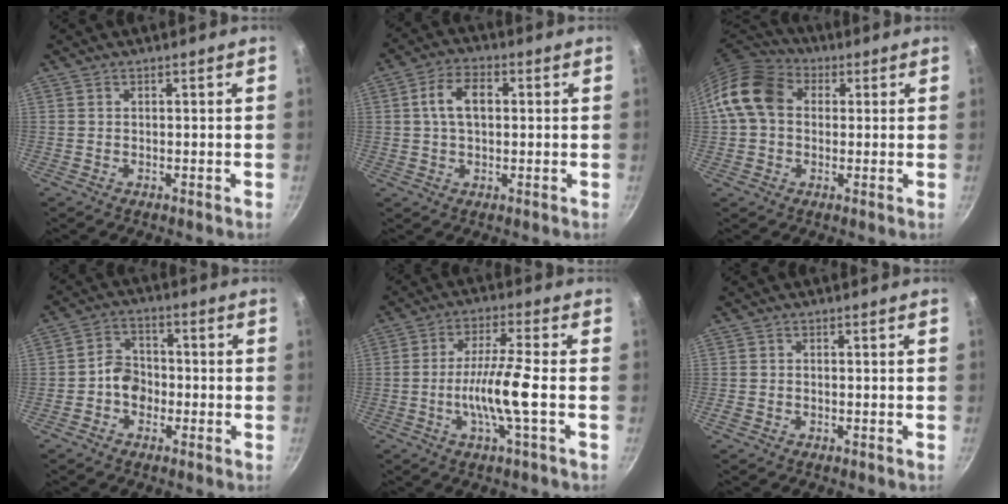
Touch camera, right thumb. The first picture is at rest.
{"total": 7.2, "force": [1.0, 4.4, 5.6], "torque": [-0.089, 0.016, 0.012]}
{"total": 11.4, "force": [1.5, 8.8, 7.1], "torque": [-0.109, 0.025, 0.009]}
{"total": 5.6, "force": [-1.6, 4.6, 2.8], "torque": [-0.016, 0.024, -0.037]}
{"total": 9.4, "force": [-2.1, 0.4, 9.1], "torque": [-0.176, 0.018, -0.044]}
{"total": 1.2, "force": [-0.5, 0.8, 0.7], "torque": [-0.015, 0.002, -0.011]}